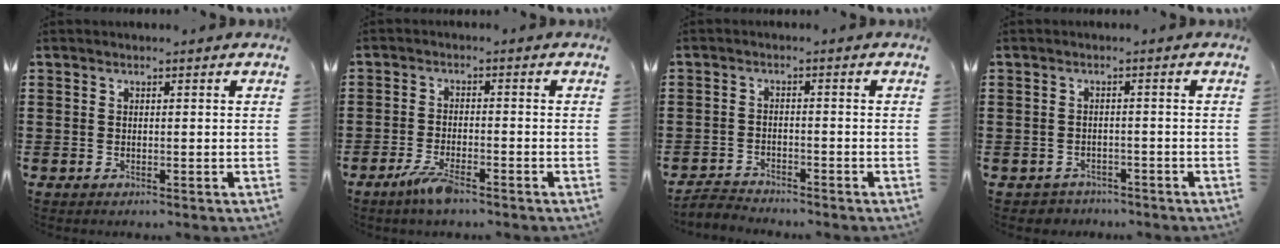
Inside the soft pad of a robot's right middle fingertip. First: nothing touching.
{"total": 4.3, "force": [-2.8, 0.8, 3.1], "torque": [-0.070, -0.005, -0.054]}
{"total": 2.8, "force": [-2.8, 0.3, 0.0], "torque": [-0.015, -0.005, -0.062]}
{"total": 1.6, "force": [-1.5, 0.5, -0.2], "torque": [-0.005, 0.001, -0.035]}